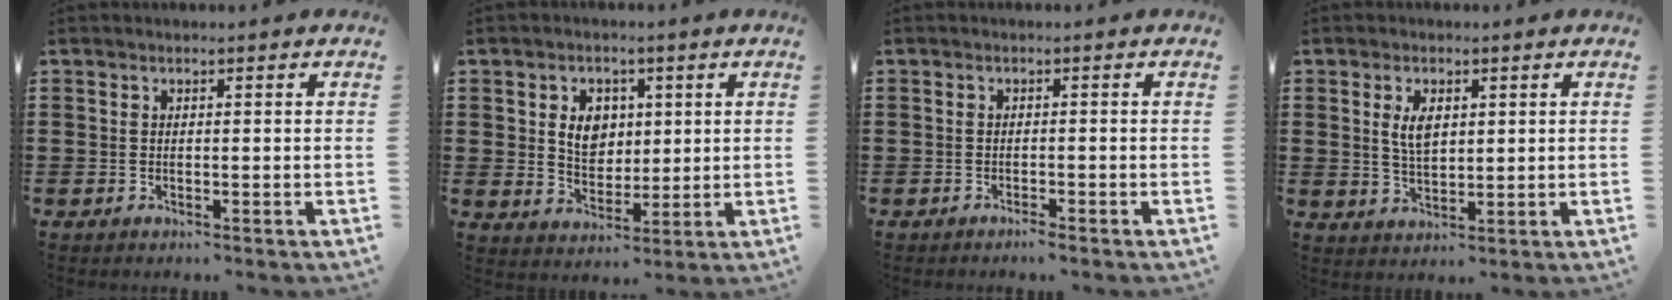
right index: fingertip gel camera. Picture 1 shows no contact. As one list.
[{"total": 5.5, "force": [1.1, 4.4, 3.1], "torque": [-0.070, 0.012, 0.016]}, {"total": 1.0, "force": [-0.9, 0.0, 0.4], "torque": [-0.010, -0.001, -0.017]}, {"total": 4.2, "force": [1.2, 2.1, 3.4], "torque": [-0.073, 0.008, 0.020]}]